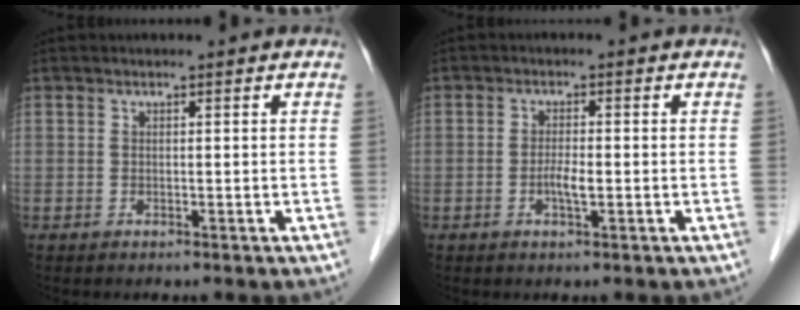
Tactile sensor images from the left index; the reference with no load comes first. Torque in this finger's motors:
{"motor_torque": [0.50, 0.40, 0.01, 0.01]}